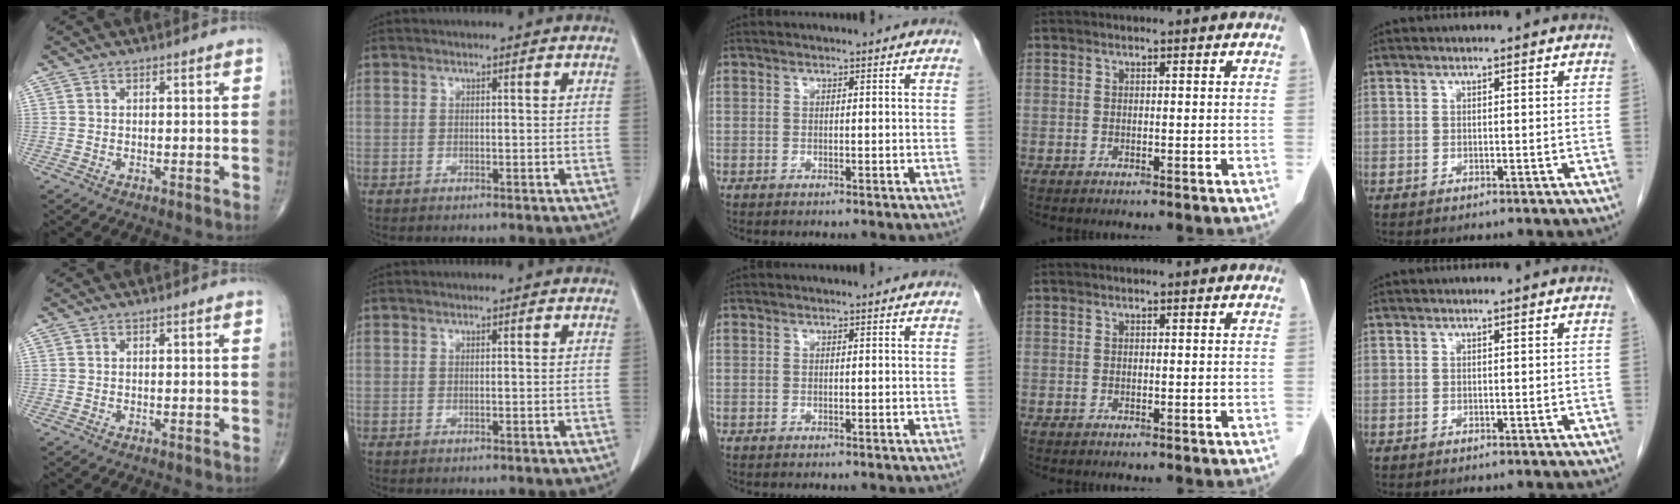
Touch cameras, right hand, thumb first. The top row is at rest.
{}